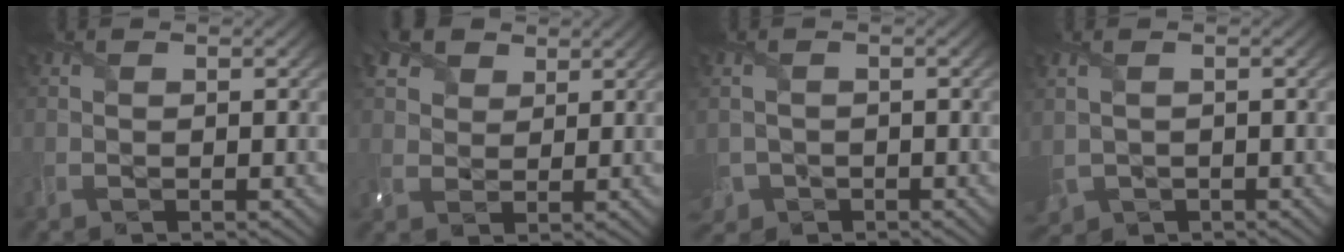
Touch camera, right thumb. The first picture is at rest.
{"total": 5.3, "force": [3.3, 3.4, 2.3], "torque": [-0.063, 0.010, 0.062]}
{"total": 3.0, "force": [-1.4, 2.4, 1.0], "torque": [-0.032, -0.017, -0.030]}
{"total": 3.3, "force": [-0.3, 2.4, 2.2], "torque": [-0.068, -0.016, -0.001]}